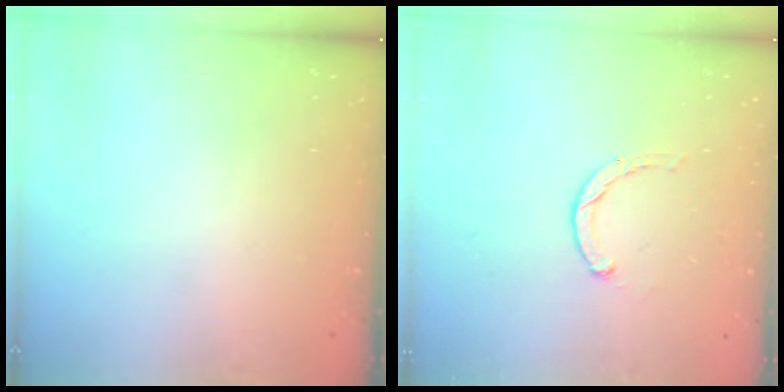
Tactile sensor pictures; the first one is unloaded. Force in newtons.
{"total": 0.6, "press": 0.6, "slide": 0.2}